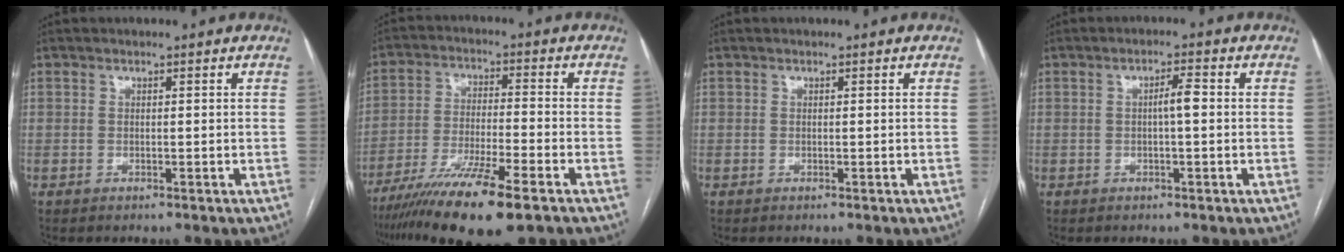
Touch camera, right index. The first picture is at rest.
{"total": 14.3, "force": [-9.5, 1.3, 10.6], "torque": [-0.197, -0.036, -0.165]}
{"total": 0.0}
{"total": 2.8, "force": [0.1, 0.4, 2.8], "torque": [-0.047, 0.005, 0.002]}